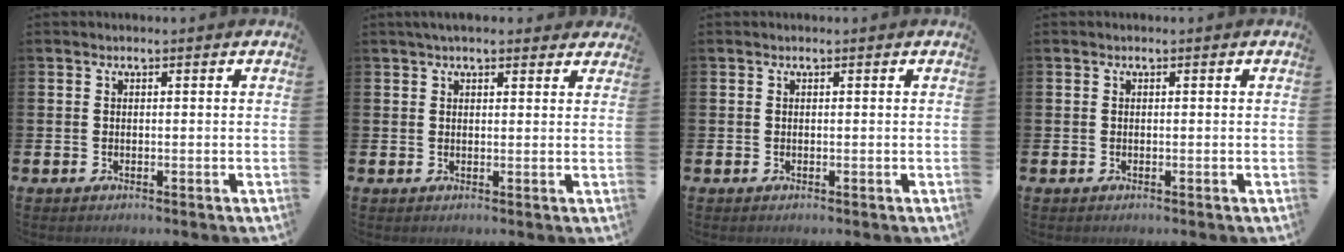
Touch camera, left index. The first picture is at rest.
{"total": 3.0, "force": [2.7, 0.8, 1.1], "torque": [-0.024, -0.002, 0.048]}
{"total": 0.0}
{"total": 0.0}